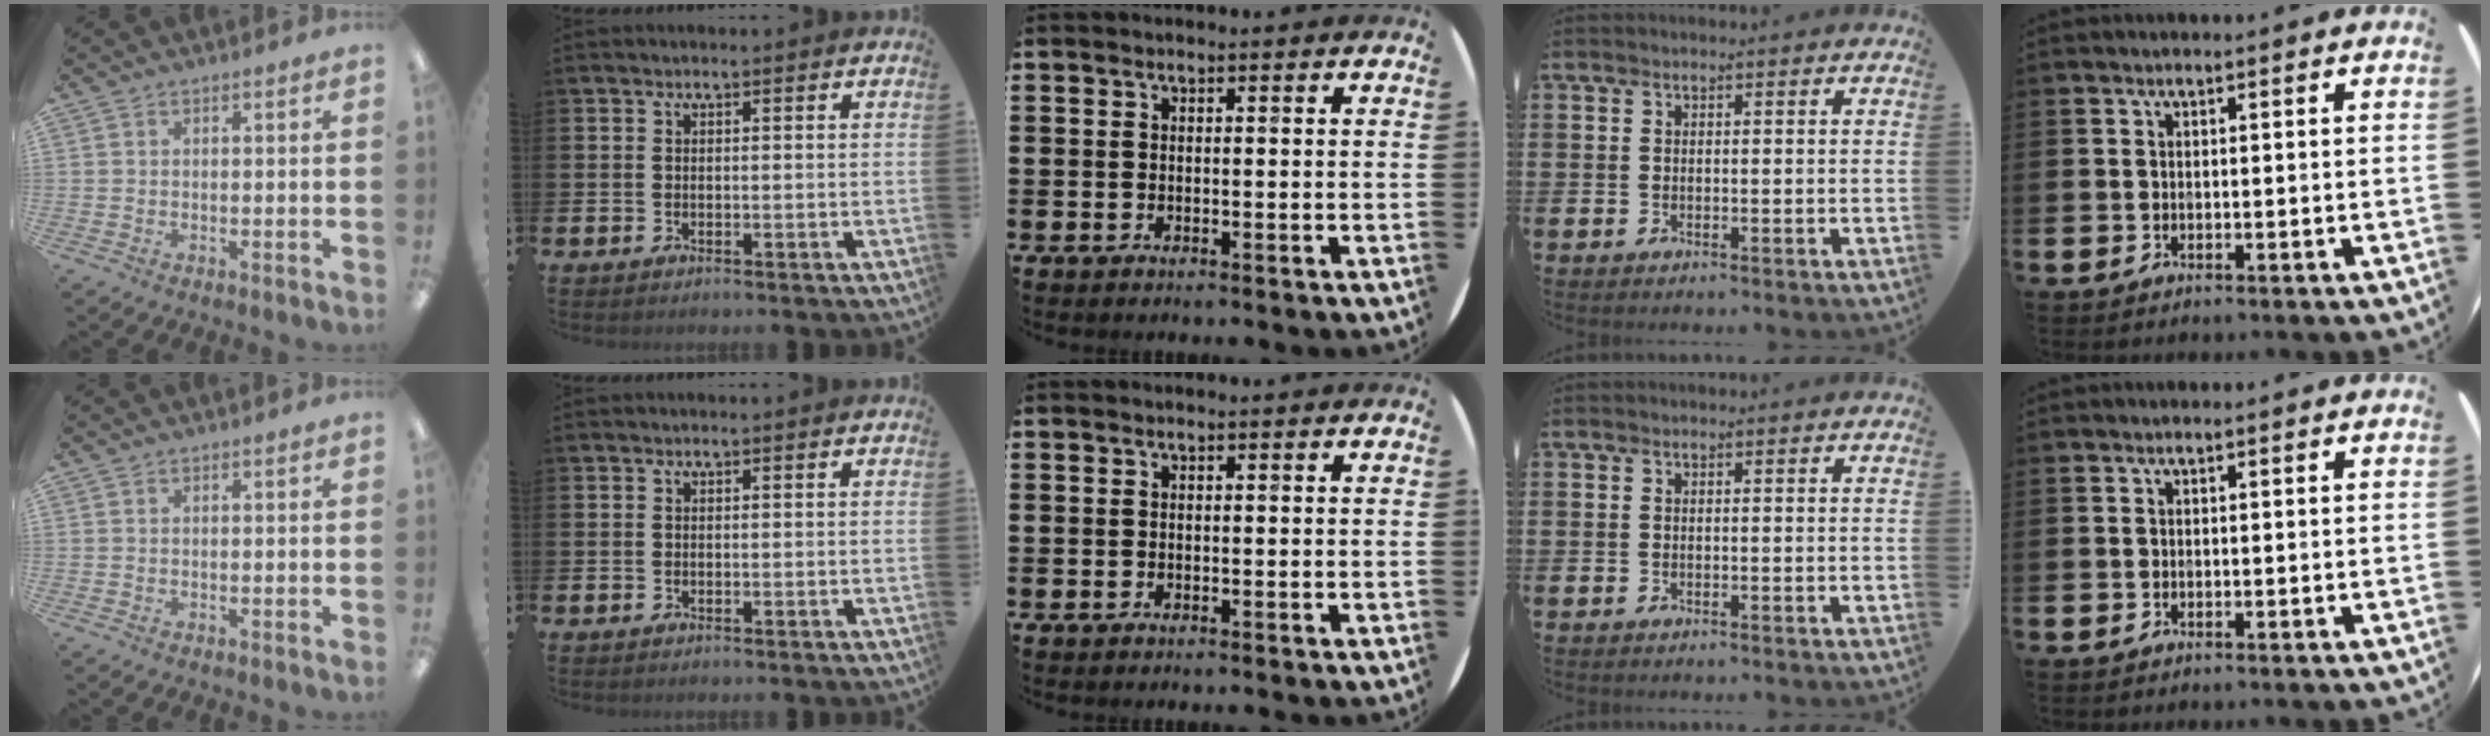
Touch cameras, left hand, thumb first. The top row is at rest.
{}